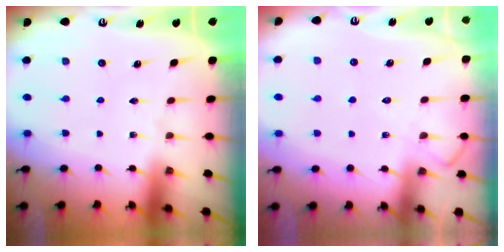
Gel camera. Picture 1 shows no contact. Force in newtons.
{"total": 8.6, "press": 8.5, "slide": 1.0}